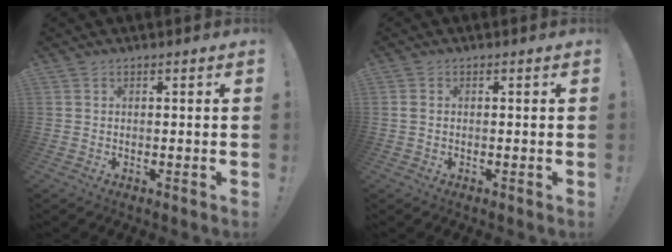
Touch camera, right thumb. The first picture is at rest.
{"total": 1.1, "force": [0.1, 0.7, 0.8], "torque": [-0.017, 0.005, 0.002]}